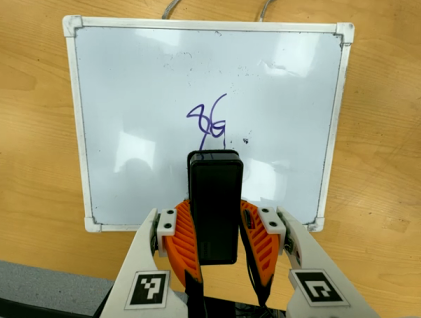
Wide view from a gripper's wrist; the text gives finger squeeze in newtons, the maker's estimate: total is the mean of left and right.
{"total": 8.0, "left": 6.5, "right": 9.6}